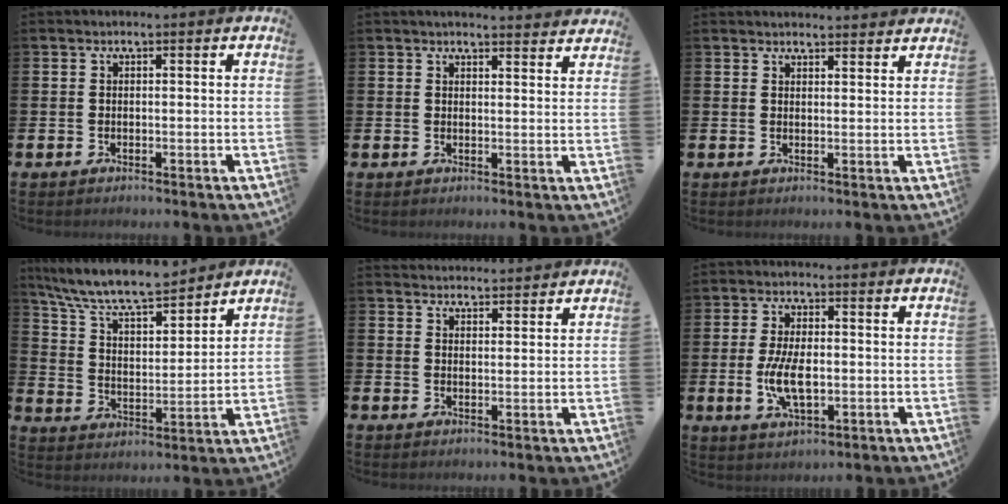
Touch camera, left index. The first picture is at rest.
{"total": 2.9, "force": [2.9, 0.1, 0.1], "torque": [0.002, -0.019, 0.050]}
{"total": 2.4, "force": [2.4, 0.3, -0.1], "torque": [0.005, -0.014, 0.042]}
{"total": 9.2, "force": [8.6, 1.6, 3.0], "torque": [-0.099, -0.056, 0.153]}
{"total": 3.3, "force": [3.3, 0.4, -0.2], "torque": [-0.004, -0.020, 0.061]}
{"total": 6.6, "force": [-0.6, 3.1, 5.8], "torque": [-0.112, 0.000, -0.012]}